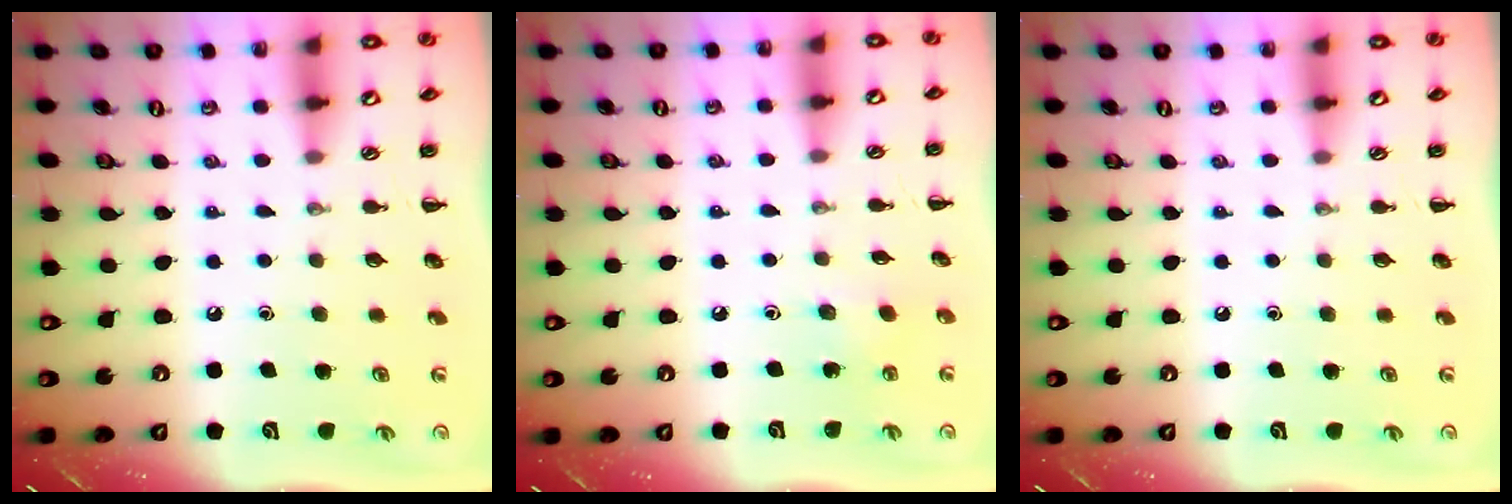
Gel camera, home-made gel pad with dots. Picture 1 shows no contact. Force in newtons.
{"total": 2.6, "press": 2.5, "slide": 0.7}
{"total": 0.0}